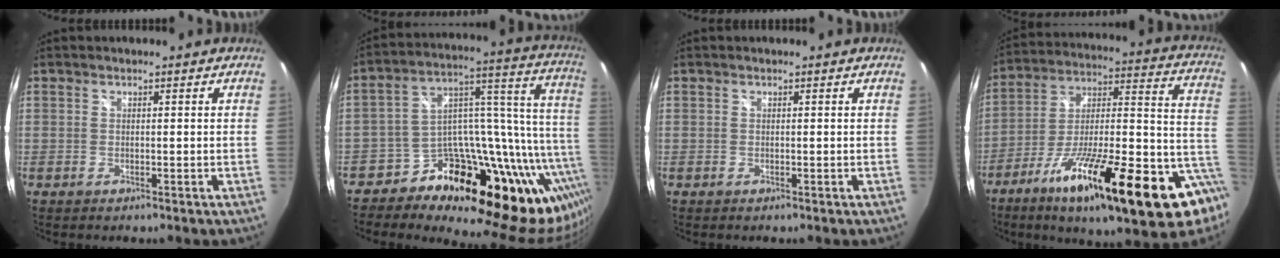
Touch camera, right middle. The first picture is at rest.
{"total": 22.5, "force": [-8.8, 13.7, 15.6], "torque": [-0.176, 0.046, -0.136]}
{"total": 0.0}
{"total": 29.5, "force": [-14.1, 6.2, 25.1], "torque": [-0.353, -0.025, -0.222]}